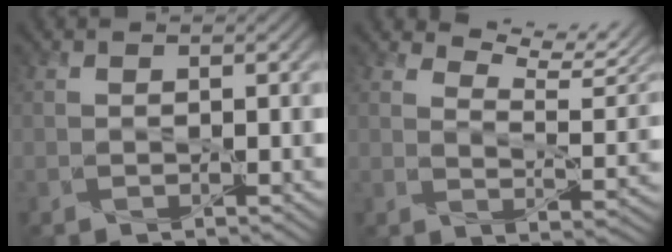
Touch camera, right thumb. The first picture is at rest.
{"total": 8.1, "force": [6.7, 2.0, 4.1], "torque": [-0.088, 0.001, 0.100]}